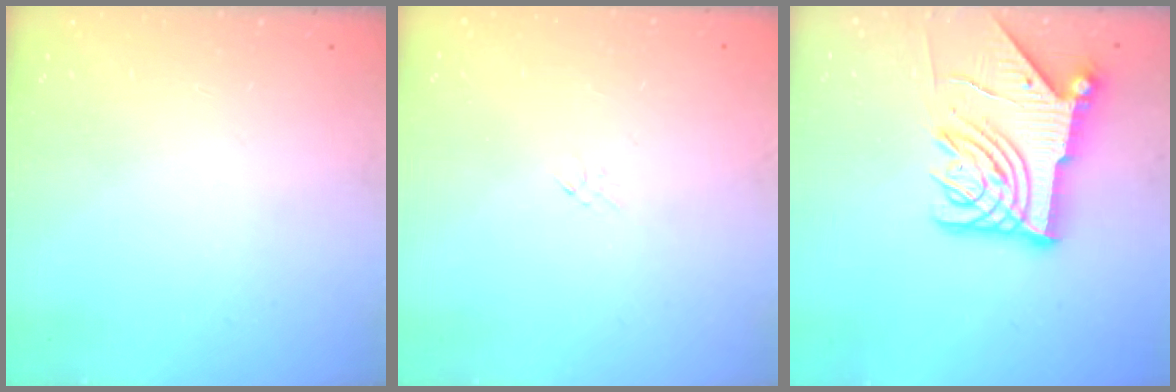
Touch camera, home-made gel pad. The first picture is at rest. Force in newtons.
{"total": 0.9, "press": 0.8, "slide": 0.4}
{"total": 12.0, "press": 11.9, "slide": 1.5}